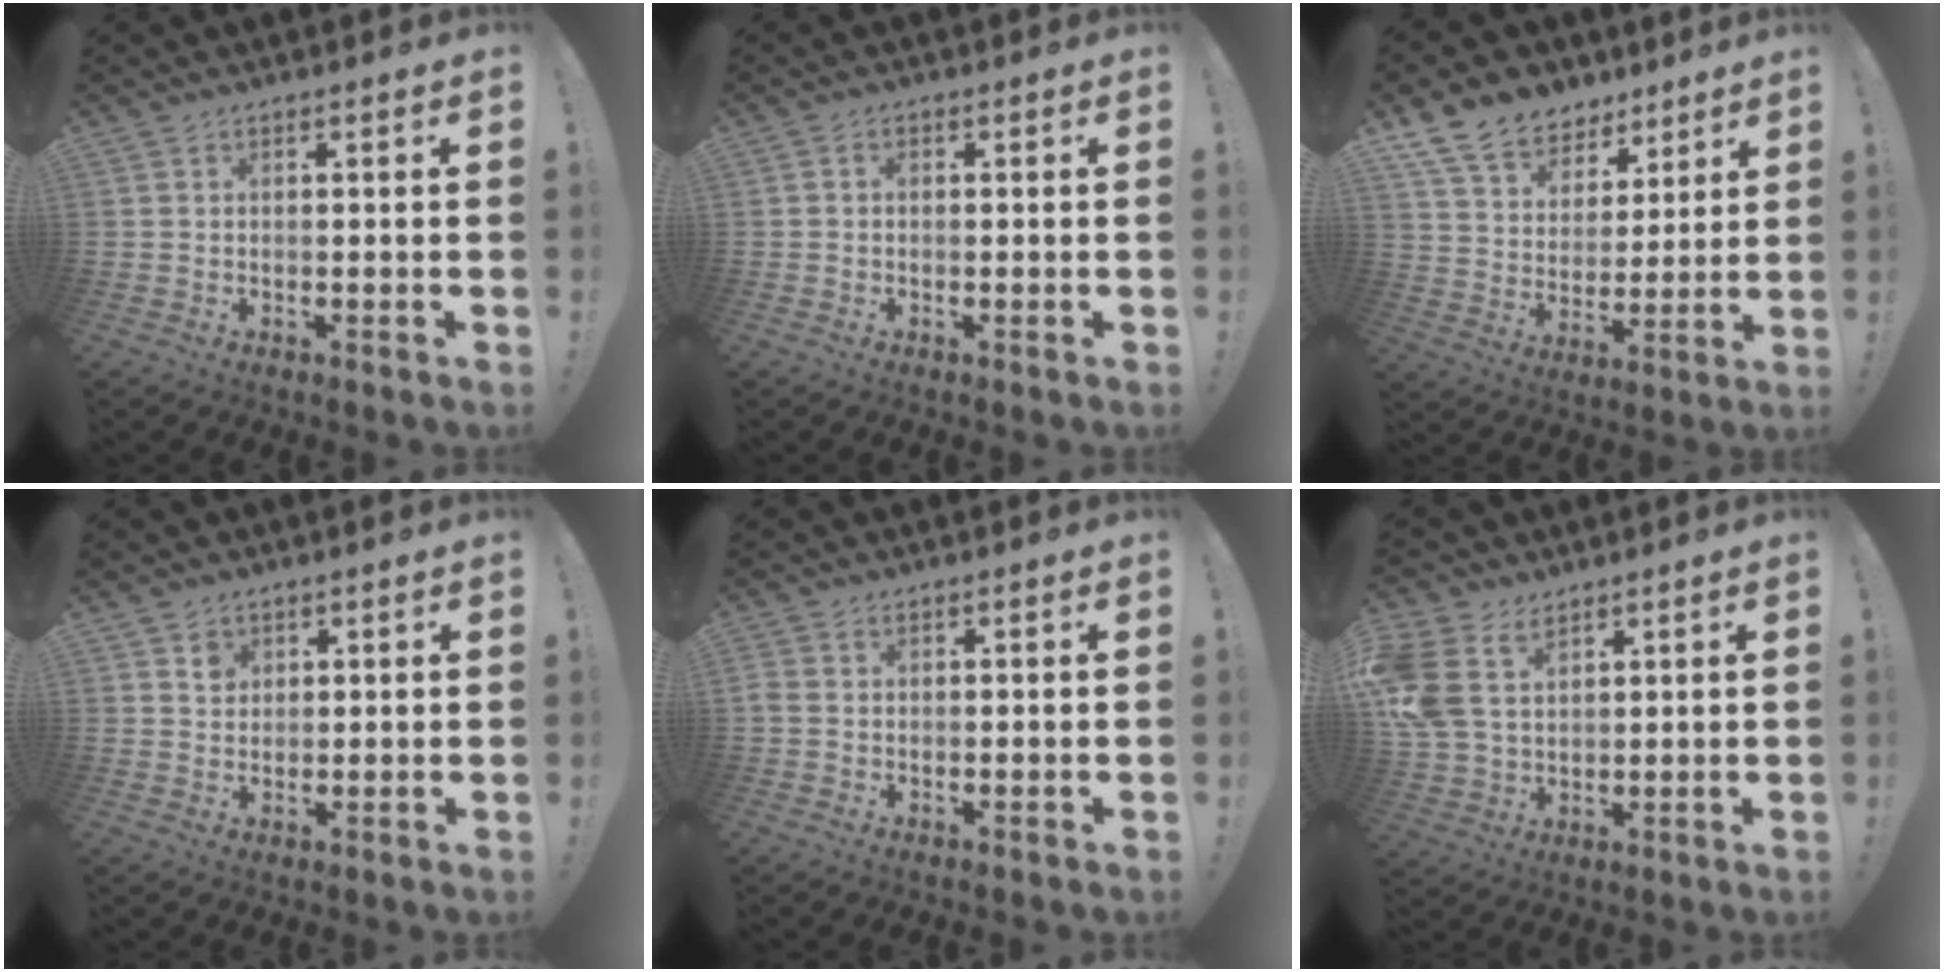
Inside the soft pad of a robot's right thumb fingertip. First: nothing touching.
{"total": 1.0, "force": [-0.4, 0.8, 0.5], "torque": [-0.017, 0.008, -0.006]}
{"total": 13.1, "force": [9.6, 8.1, 3.6], "torque": [-0.068, -0.066, 0.185]}
{"total": 3.0, "force": [1.7, 2.4, 0.5], "torque": [0.009, -0.011, 0.027]}
{"total": 2.1, "force": [0.0, 1.8, 1.0], "torque": [-0.021, 0.006, 0.002]}
{"total": 12.4, "force": [5.9, 8.7, 6.7], "torque": [-0.153, -0.024, 0.118]}